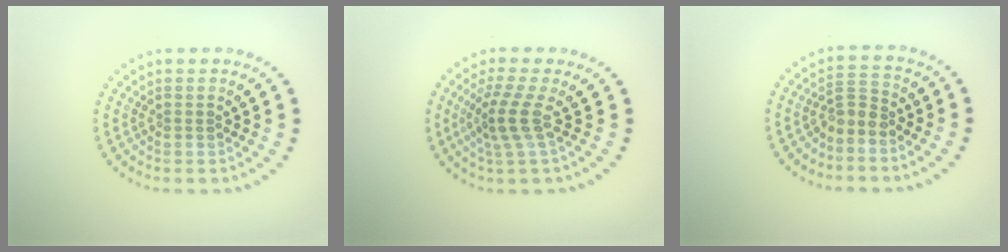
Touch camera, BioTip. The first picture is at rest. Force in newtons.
{"total": 3.0, "press": 2.2, "slide": 2.0}
{"total": 2.0, "press": 1.6, "slide": 1.3}